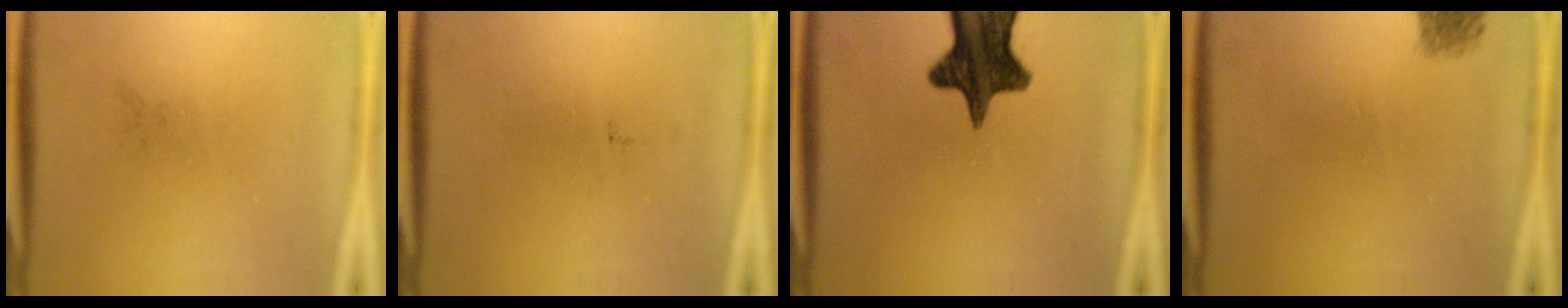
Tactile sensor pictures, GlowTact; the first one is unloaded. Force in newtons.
{"total": 0.0}
{"total": 13.8}
{"total": 1.8}